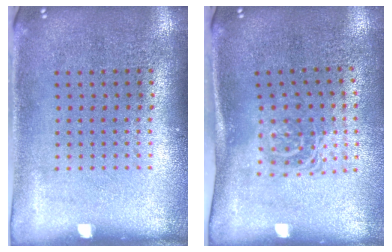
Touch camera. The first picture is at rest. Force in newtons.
{"total": 1.6, "press": 1.2, "slide": 1.1}